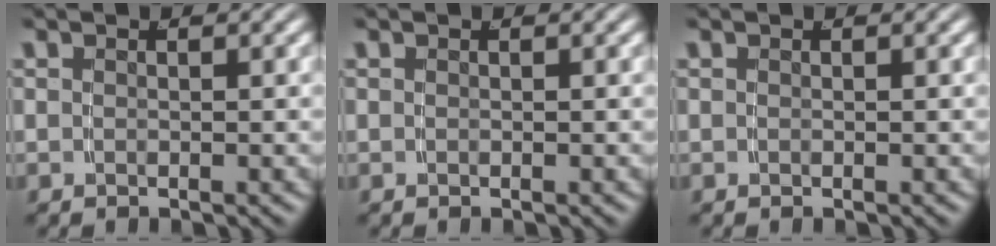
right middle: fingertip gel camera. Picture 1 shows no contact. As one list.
[{"total": 0.0}, {"total": 0.0}]